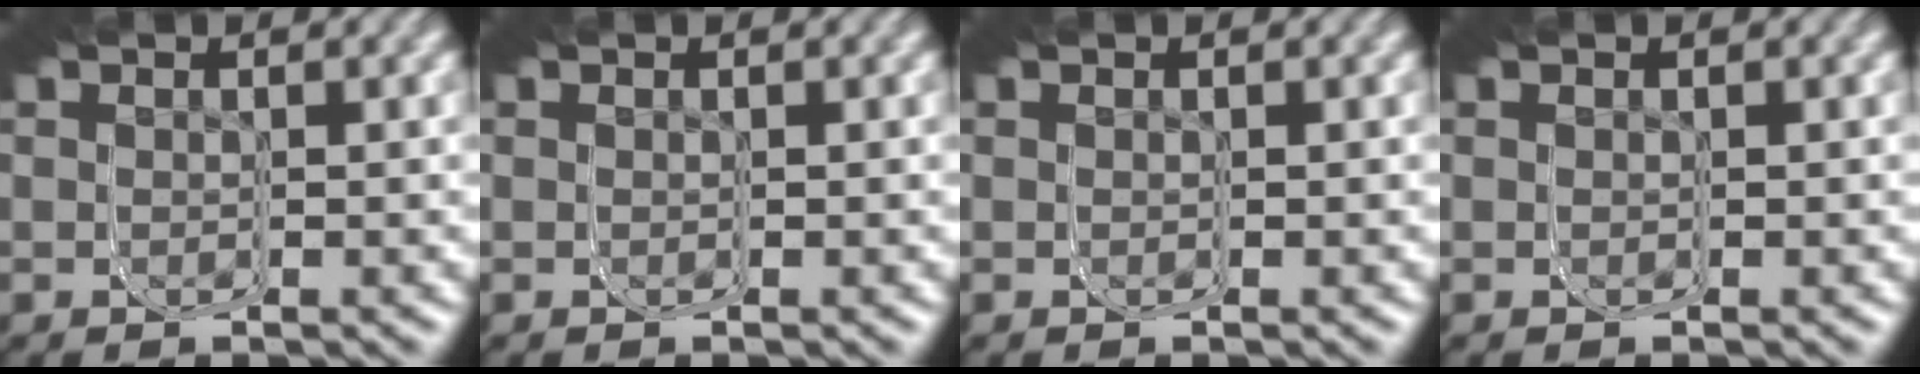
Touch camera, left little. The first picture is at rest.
{"total": 0.0}
{"total": 0.0}
{"total": 0.0}